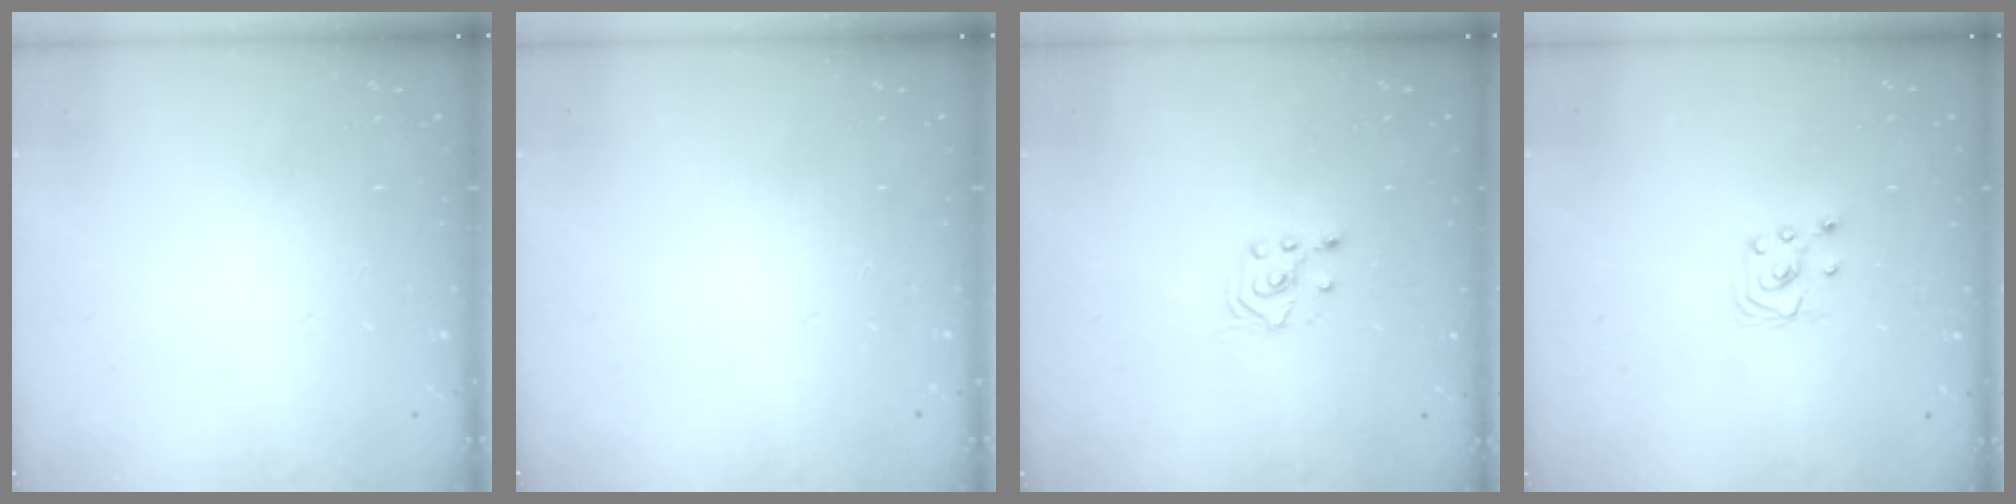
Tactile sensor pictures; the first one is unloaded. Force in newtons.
{"total": 0.0}
{"total": 2.6, "press": 2.4, "slide": 0.8}
{"total": 3.2, "press": 3.2, "slide": 0.2}